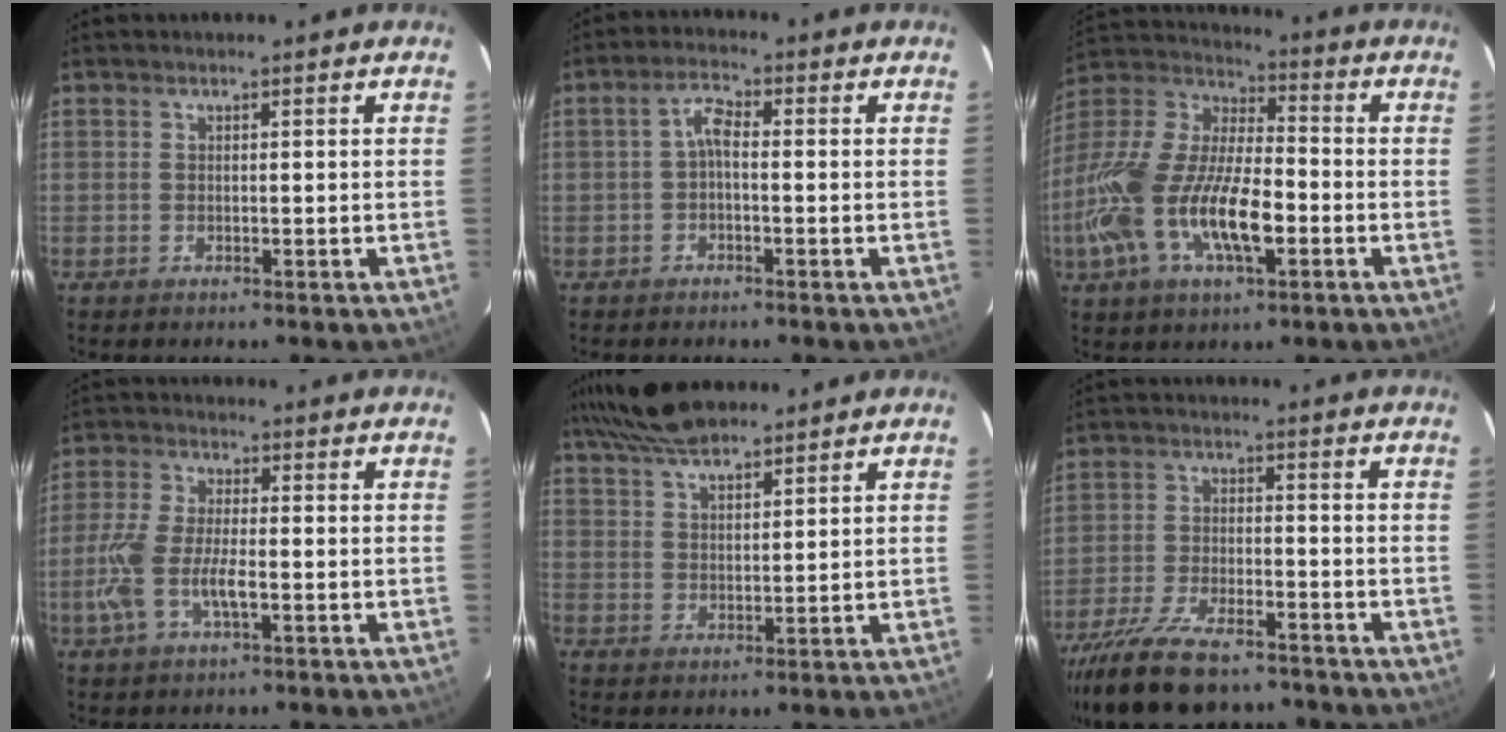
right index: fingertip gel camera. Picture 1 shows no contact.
{"total": 2.7, "force": [-0.7, 0.7, 2.5], "torque": [-0.055, 0.010, -0.016]}
{"total": 23.8, "force": [-7.4, 9.6, 20.4], "torque": [-0.420, -0.026, -0.140]}
{"total": 9.2, "force": [-2.7, 3.2, 8.2], "torque": [-0.182, -0.002, -0.053]}
{"total": 8.6, "force": [7.3, 1.9, 4.1], "torque": [-0.086, 0.023, 0.136]}
{"total": 16.8, "force": [-13.4, 5.6, 8.4], "torque": [-0.184, -0.030, -0.228]}